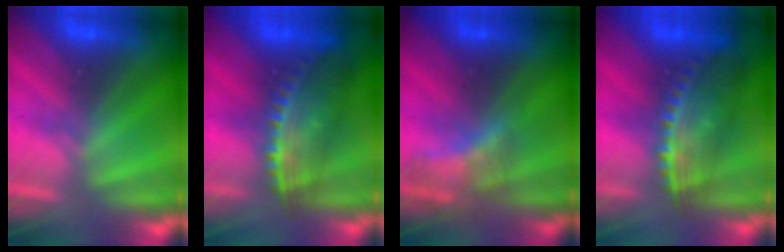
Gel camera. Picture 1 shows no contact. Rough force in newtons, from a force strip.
{"total": 8.0}
{"total": 2.1}
{"total": 8.0}